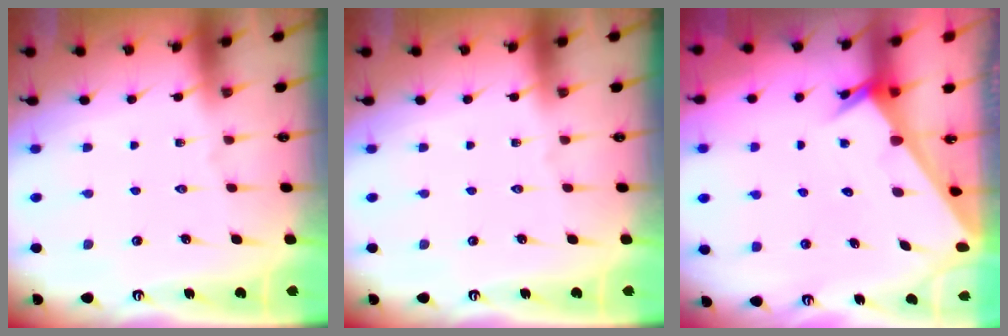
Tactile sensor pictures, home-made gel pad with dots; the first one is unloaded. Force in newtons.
{"total": 0.0}
{"total": 2.3, "press": 2.3, "slide": 0.1}